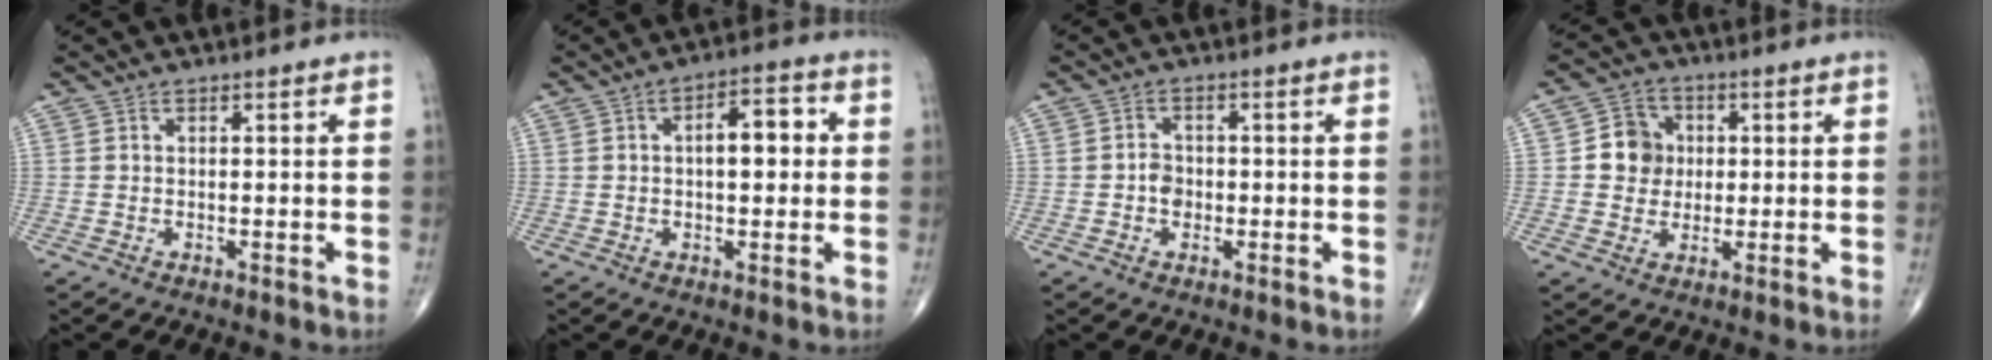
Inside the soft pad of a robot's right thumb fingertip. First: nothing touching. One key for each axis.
{"total": 7.7, "fx": 0.8, "fy": 3.7, "fz": 6.7, "tx": -0.080, "ty": 0.016, "tz": 0.004}
{"total": 2.9, "fx": -0.6, "fy": 2.3, "fz": 1.6, "tx": -0.013, "ty": 0.008, "tz": -0.015}
{"total": 7.1, "fx": 0.5, "fy": 6.5, "fz": 2.9, "tx": -0.014, "ty": 0.006, "tz": 0.001}